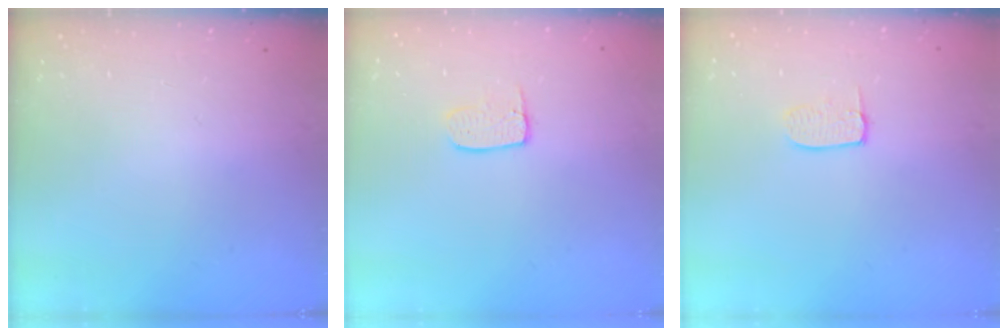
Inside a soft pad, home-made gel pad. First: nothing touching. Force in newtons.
{"total": 6.7, "press": 6.7, "slide": 0.4}
{"total": 5.4, "press": 5.4, "slide": 0.3}